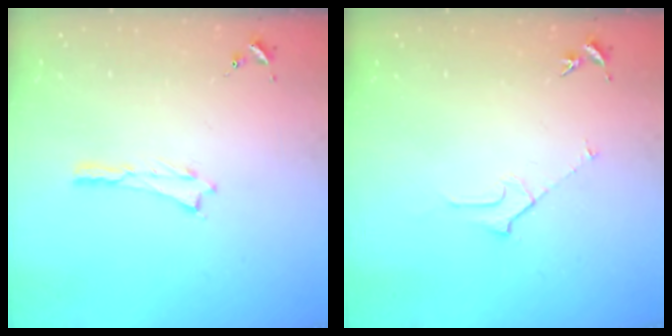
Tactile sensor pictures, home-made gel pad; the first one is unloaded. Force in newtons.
{"total": 2.3, "press": 2.3, "slide": 0.2}